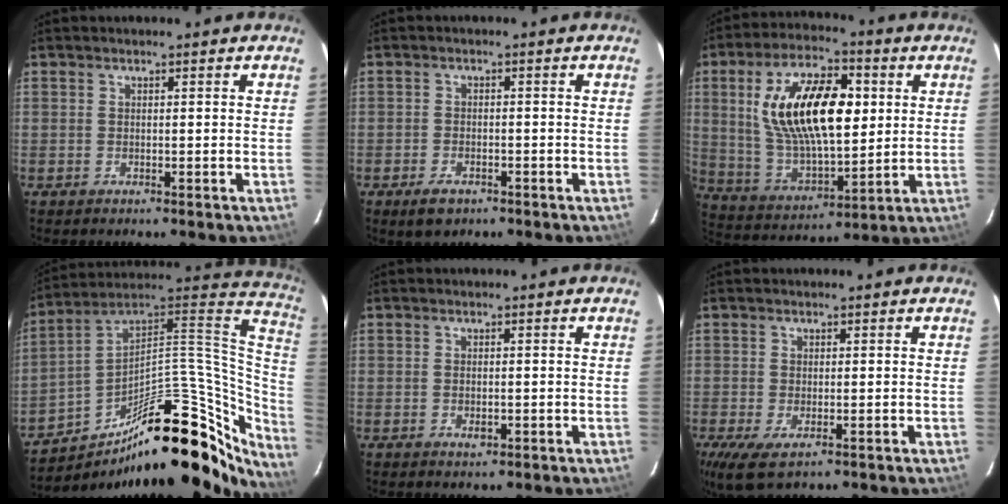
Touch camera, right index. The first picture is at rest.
{"total": 4.0, "force": [-2.6, 2.2, 2.1], "torque": [-0.049, -0.006, -0.042]}
{"total": 20.9, "force": [4.4, 9.6, 18.0], "torque": [-0.340, 0.017, 0.092]}
{"total": 31.7, "force": [-17.0, 13.0, 23.4], "torque": [-0.334, 0.031, -0.250]}
{"total": 1.5, "force": [-0.5, 1.0, 1.1], "torque": [-0.018, -0.001, -0.006]}
{"total": 5.1, "force": [-1.8, 2.4, 4.1], "torque": [-0.082, -0.019, -0.027]}